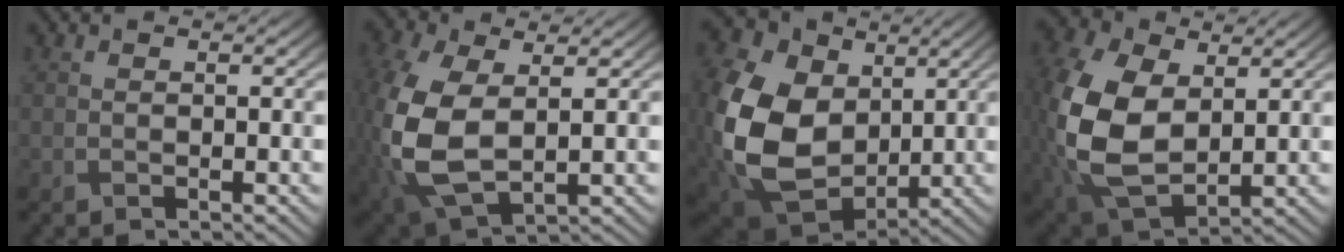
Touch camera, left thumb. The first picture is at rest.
{"total": 12.9, "force": [-0.2, 8.1, 10.1], "torque": [-0.298, -0.024, 0.012]}
{"total": 16.8, "force": [1.0, 12.6, 11.1], "torque": [-0.308, -0.025, 0.029]}
{"total": 15.4, "force": [1.0, 10.5, 11.3], "torque": [-0.313, -0.022, 0.036]}